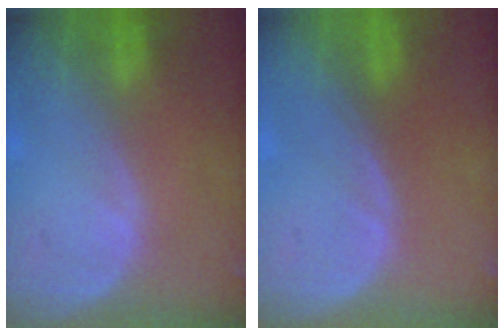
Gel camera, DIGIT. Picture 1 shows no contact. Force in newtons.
{"total": 0.0}